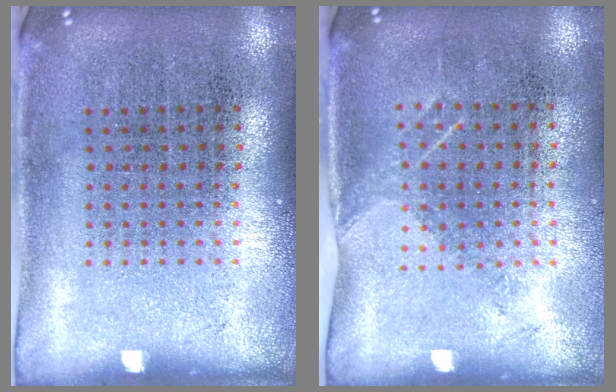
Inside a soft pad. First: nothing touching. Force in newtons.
{"total": 1.1, "press": 1.0, "slide": 0.6}